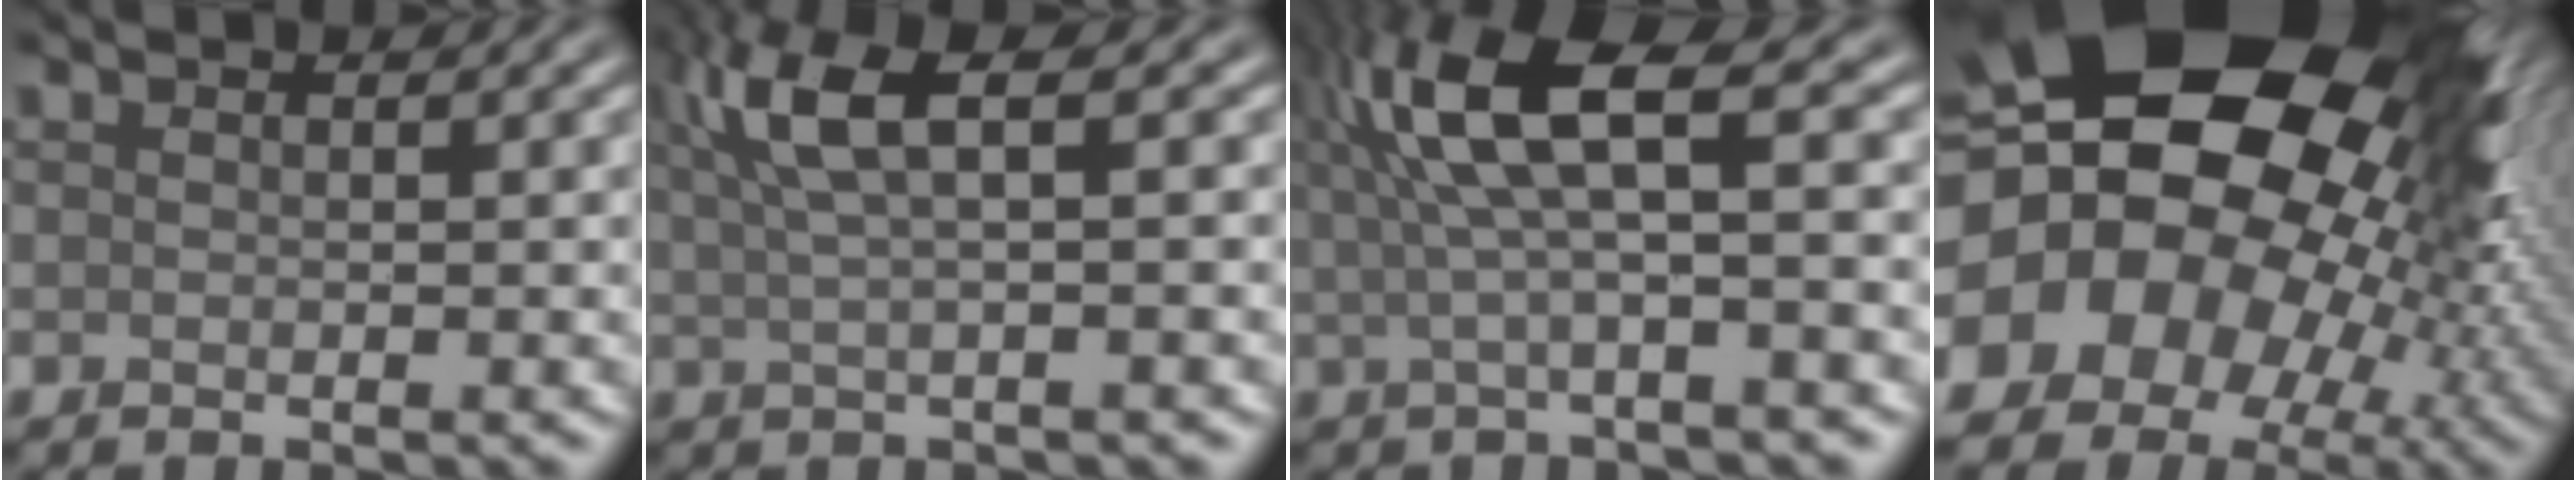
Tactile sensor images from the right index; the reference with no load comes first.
{"total": 5.3, "force": [2.0, 1.3, 4.8], "torque": [-0.097, 0.013, 0.039]}
{"total": 7.3, "force": [1.7, 1.6, 6.9], "torque": [-0.141, 0.014, 0.028]}
{"total": 23.0, "force": [1.3, 17.4, 15.0], "torque": [-0.218, -0.005, -0.027]}